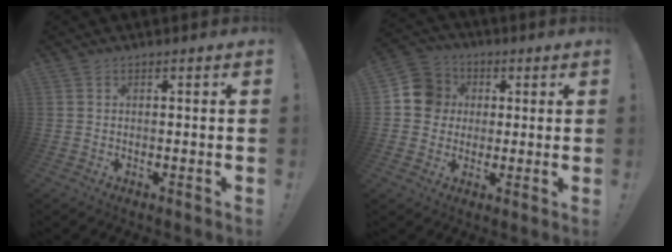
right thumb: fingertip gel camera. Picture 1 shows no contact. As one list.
[{"total": 10.6, "force": [1.3, 10.0, 3.1], "torque": [-0.027, 0.010, 0.030]}]